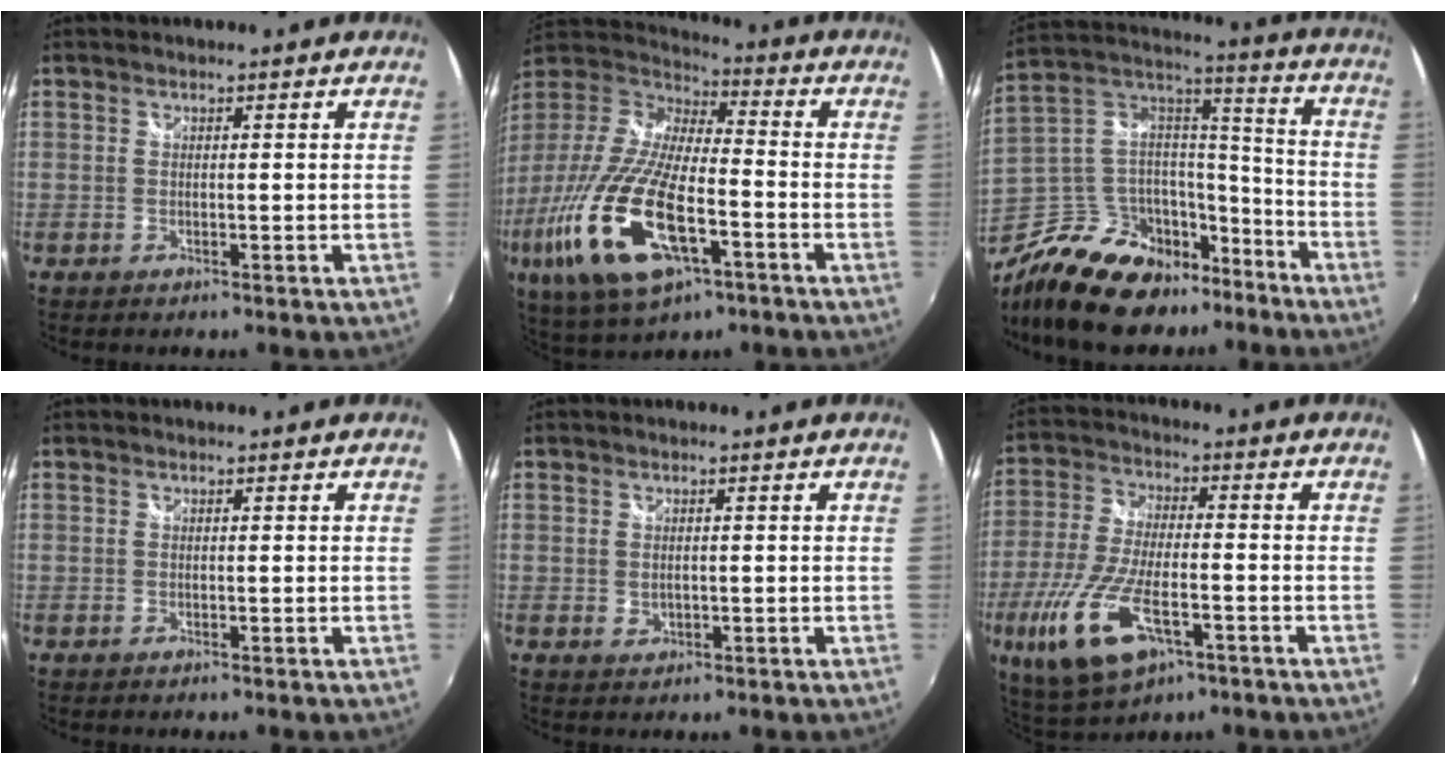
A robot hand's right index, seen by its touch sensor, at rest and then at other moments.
{"total": 25.5, "force": [-10.1, 9.6, 21.3], "torque": [-0.445, -0.061, -0.185]}
{"total": 22.7, "force": [-15.9, 12.0, 10.8], "torque": [-0.236, 0.042, -0.245]}
{"total": 0.0}
{"total": 1.4, "force": [0.0, 1.1, 0.8], "torque": [-0.013, 0.001, 0.002]}
{"total": 16.6, "force": [-7.4, 6.8, 13.3], "torque": [-0.289, -0.035, -0.135]}